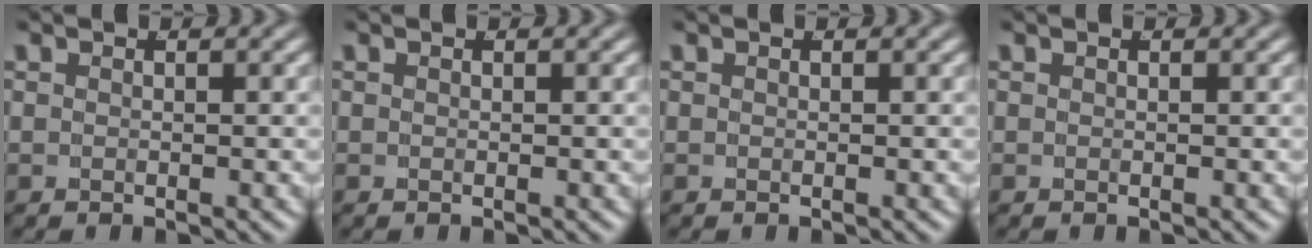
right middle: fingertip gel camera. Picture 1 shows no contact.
{"total": 0.0}
{"total": 0.0}
{"total": 0.0}